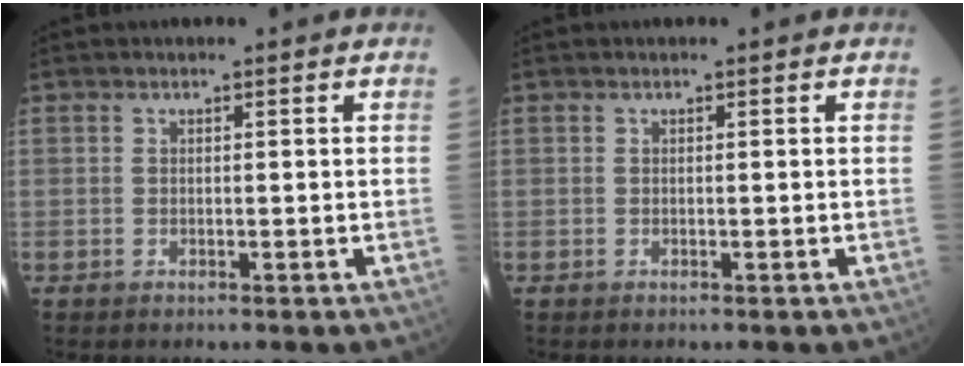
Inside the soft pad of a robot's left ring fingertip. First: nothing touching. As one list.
[{"total": 0.0}]